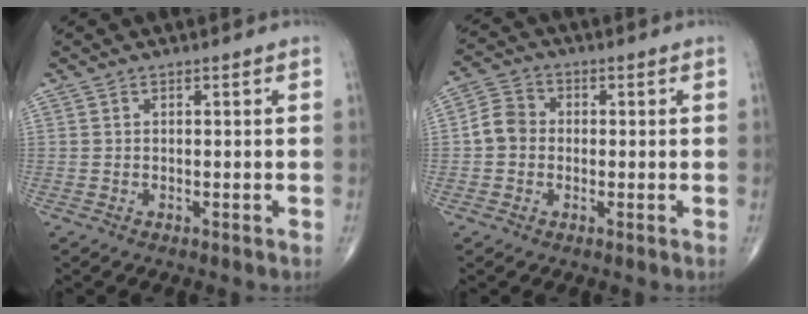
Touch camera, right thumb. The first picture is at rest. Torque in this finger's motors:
{"motor_torque": [-0.06, 0.12, 0.05, 0.01, 0.04]}